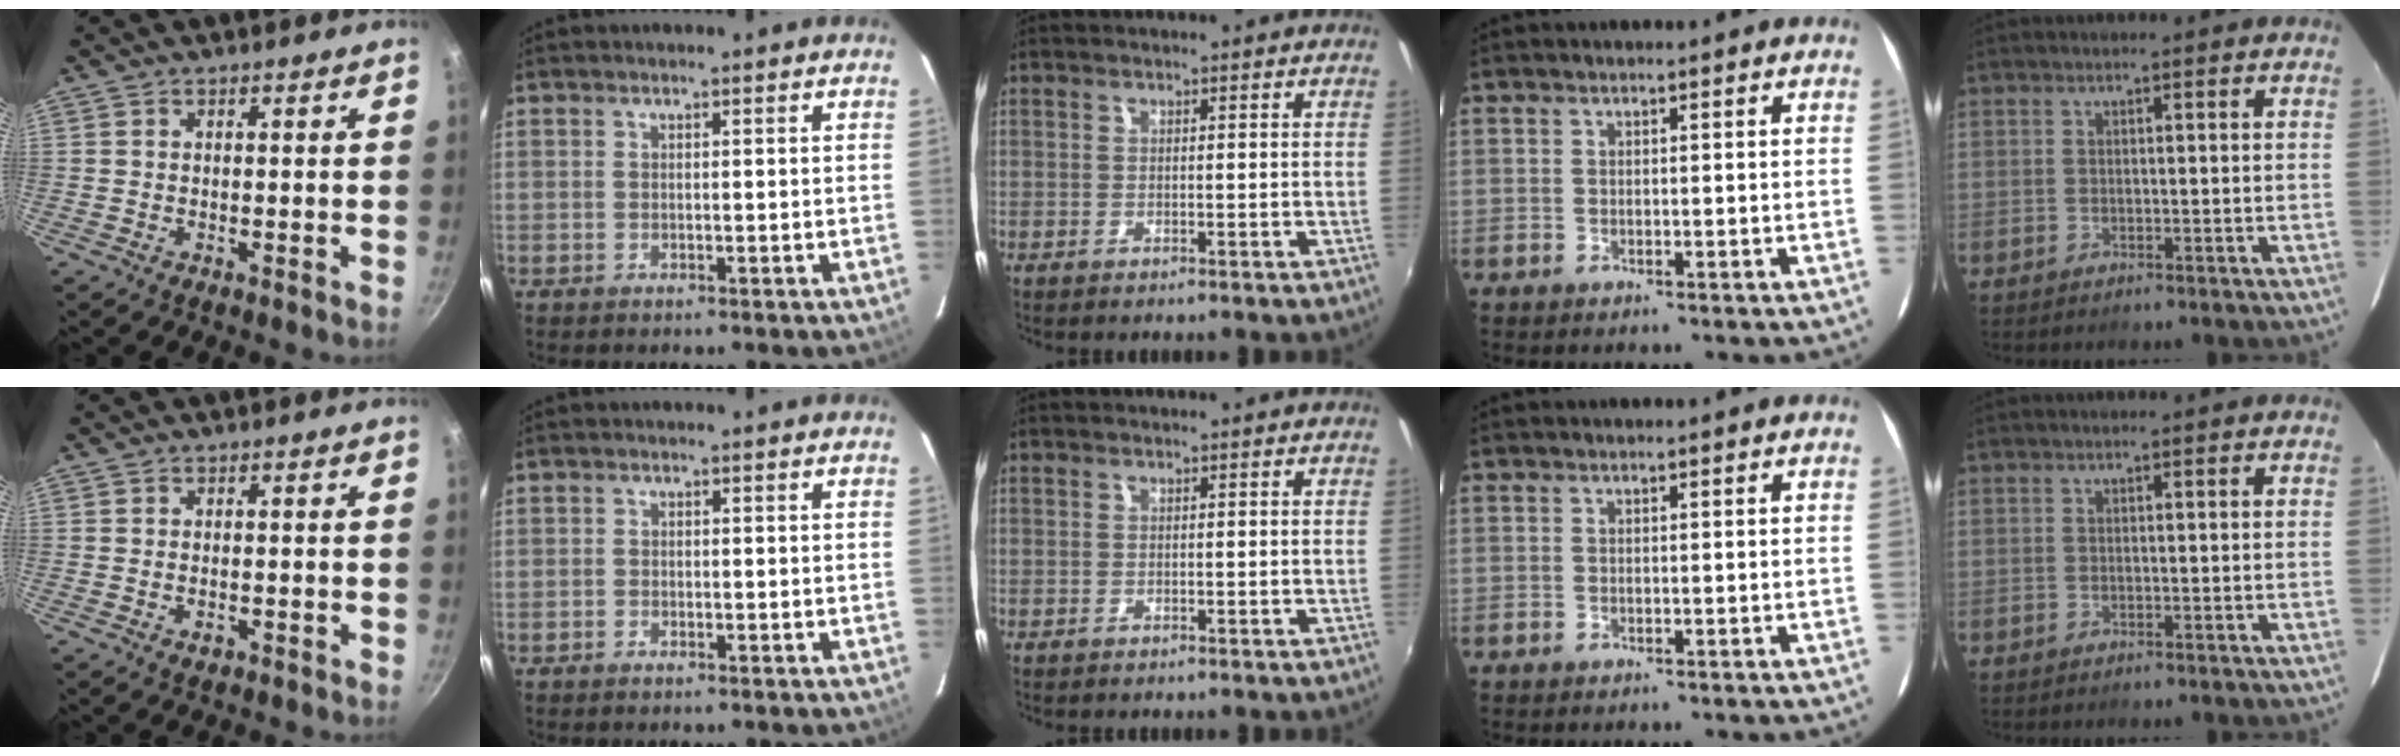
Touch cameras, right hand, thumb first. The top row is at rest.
{"thumb": {"total": 1.6, "force": [-0.7, 1.0, 1.1], "torque": [-0.018, 0.002, -0.013]}, "index": {"total": 0.7, "force": [-0.6, 0.3, 0.1], "torque": [-0.004, 0.002, -0.012]}}